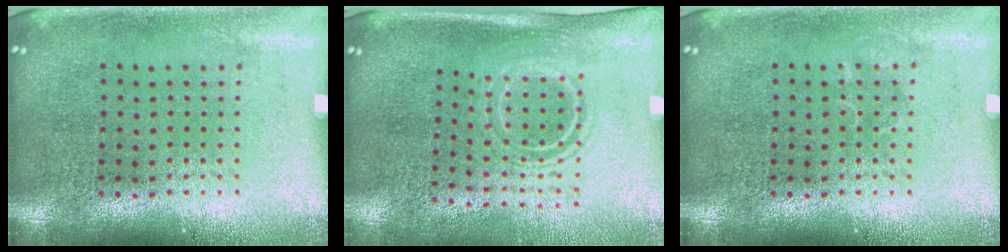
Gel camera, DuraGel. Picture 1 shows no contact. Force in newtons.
{"total": 1.6, "press": 1.1, "slide": 1.1}
{"total": 0.5, "press": 0.5, "slide": 0.1}